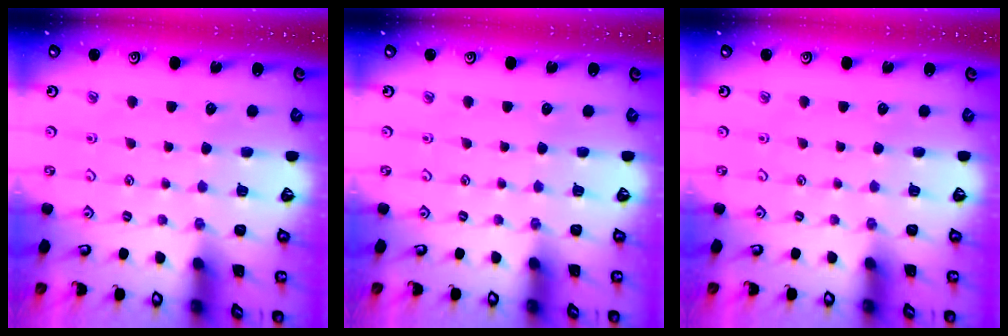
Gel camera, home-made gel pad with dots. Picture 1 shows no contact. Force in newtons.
{"total": 0.0}
{"total": 0.0}